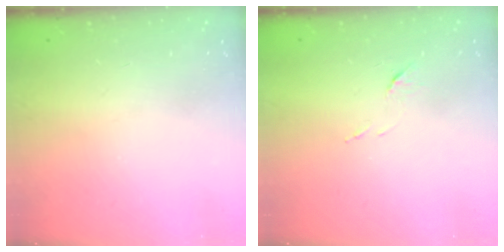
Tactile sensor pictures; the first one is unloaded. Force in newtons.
{"total": 5.5, "press": 5.5, "slide": 0.5}